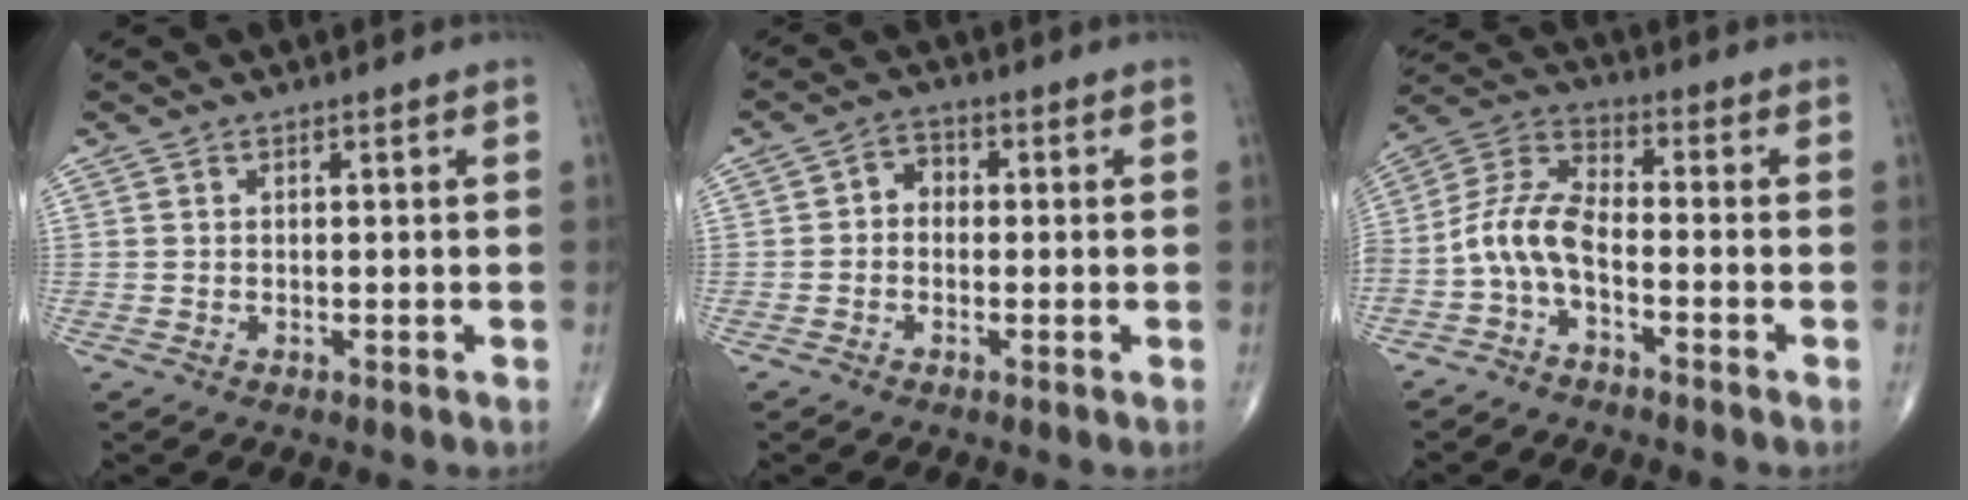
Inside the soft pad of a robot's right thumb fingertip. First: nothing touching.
{"total": 3.4, "force": [-0.3, 2.8, 1.9], "torque": [-0.009, 0.016, -0.019]}
{"total": 8.5, "force": [-3.3, 4.0, 6.8], "torque": [-0.141, 0.050, -0.079]}